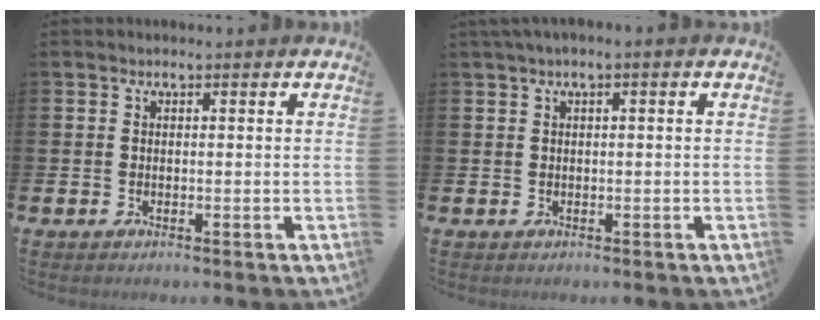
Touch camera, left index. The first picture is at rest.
{"total": 1.1, "force": [0.1, 0.1, 1.1], "torque": [-0.026, 0.003, 0.003]}